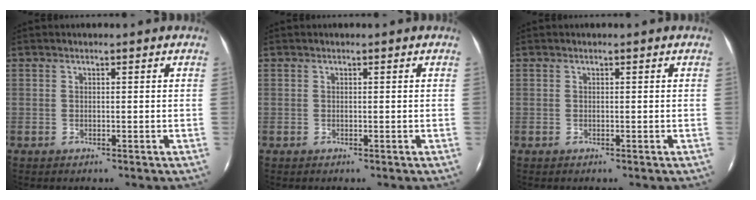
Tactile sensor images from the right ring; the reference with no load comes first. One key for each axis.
{"total": 0.0}
{"total": 0.0}